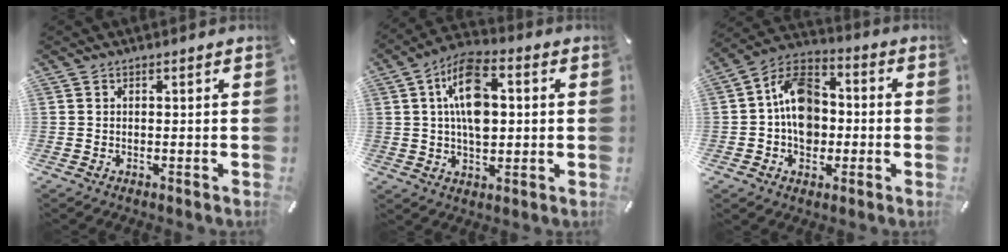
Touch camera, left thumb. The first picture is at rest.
{"total": 12.3, "force": [2.0, 7.3, 9.7], "torque": [-0.179, 0.006, 0.033]}
{"total": 12.5, "force": [-1.0, 9.9, 7.5], "torque": [-0.133, 0.025, -0.017]}